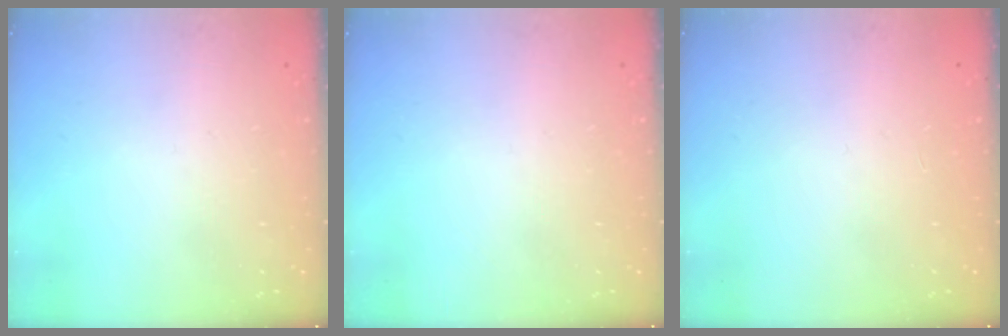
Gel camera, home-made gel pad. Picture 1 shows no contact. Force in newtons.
{"total": 0.0}
{"total": 0.0}